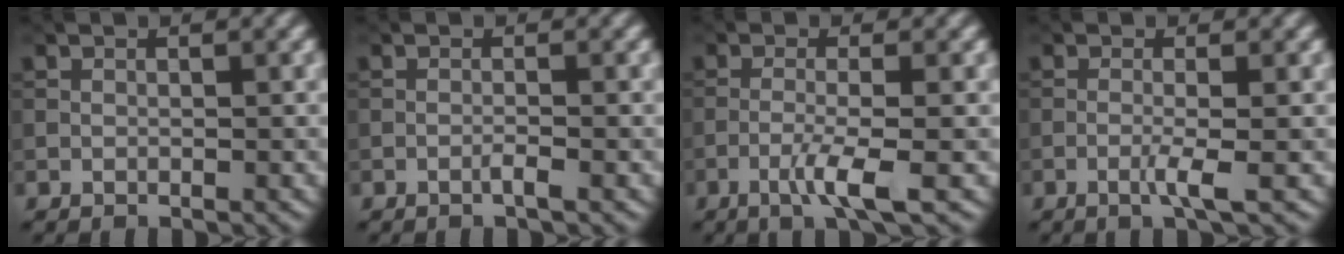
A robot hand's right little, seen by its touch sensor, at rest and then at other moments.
{"total": 0.9, "force": [-0.5, 0.0, 0.7], "torque": [-0.014, 0.003, -0.012]}
{"total": 3.4, "force": [-1.5, 0.2, 3.0], "torque": [-0.057, 0.007, -0.040]}
{"total": 2.1, "force": [-0.7, 0.2, 2.0], "torque": [-0.037, 0.003, -0.020]}